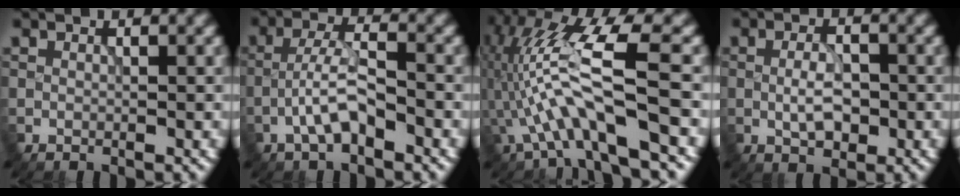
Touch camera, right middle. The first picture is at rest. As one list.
[{"total": 3.9, "force": [-1.9, 1.2, 3.2], "torque": [-0.060, 0.012, -0.041]}, {"total": 9.0, "force": [-2.2, 2.1, 8.5], "torque": [-0.176, 0.017, -0.044]}, {"total": 3.1, "force": [-0.5, 1.6, 2.6], "torque": [-0.048, 0.001, -0.008]}]